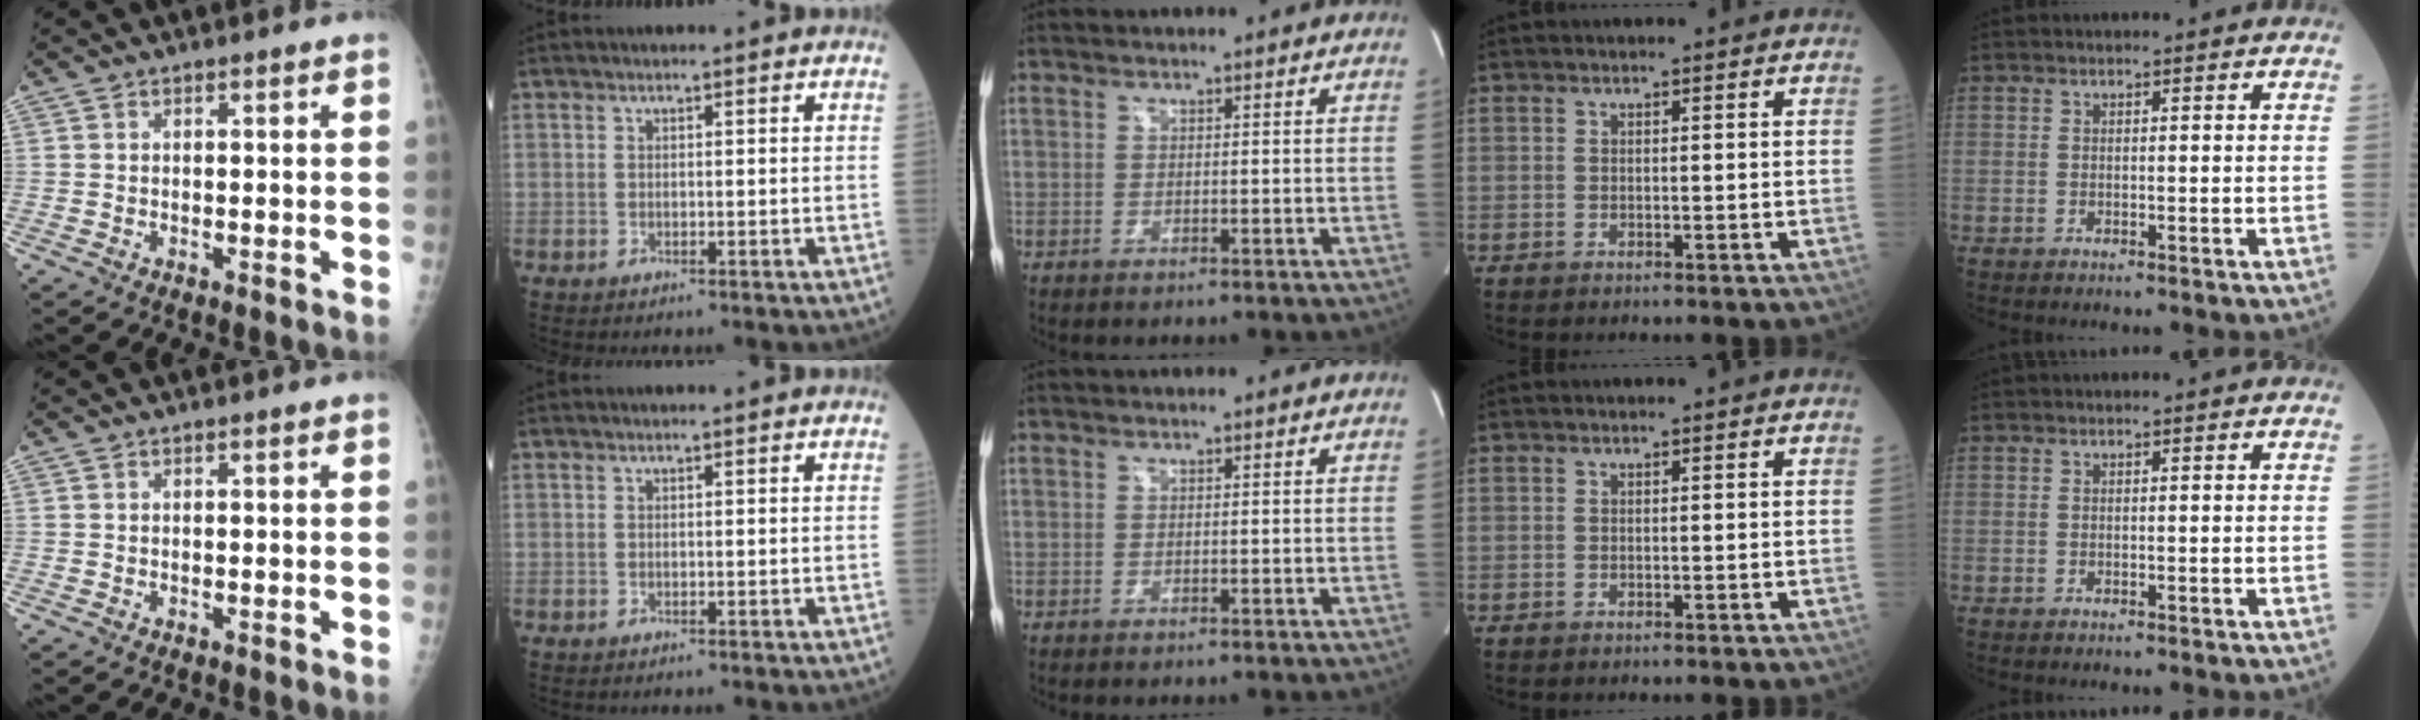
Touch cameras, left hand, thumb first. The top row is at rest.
{}